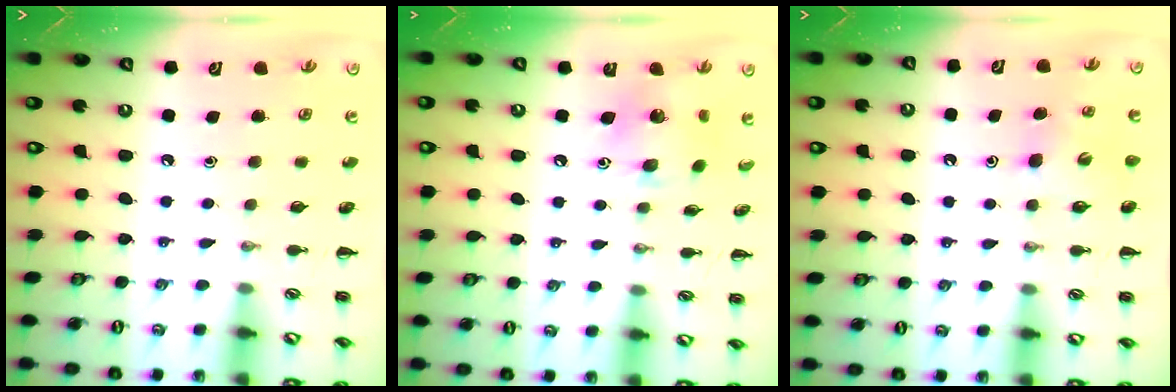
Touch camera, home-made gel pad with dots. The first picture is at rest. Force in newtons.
{"total": 7.3, "press": 7.3, "slide": 0.4}
{"total": 4.6, "press": 4.5, "slide": 1.1}